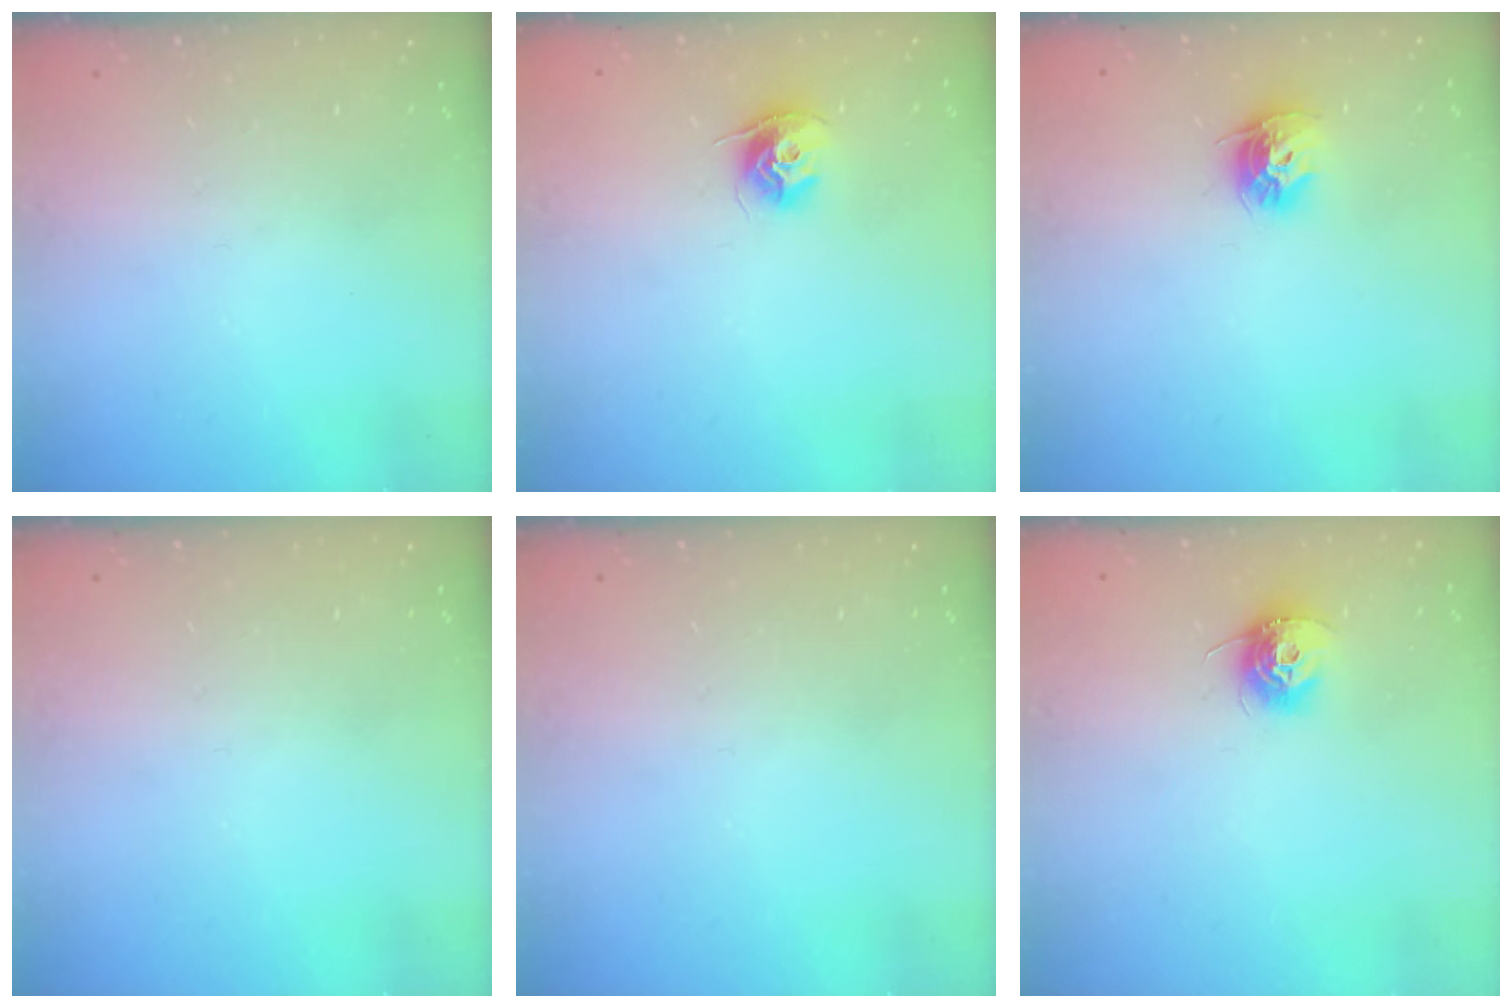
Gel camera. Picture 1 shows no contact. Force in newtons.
{"total": 9.7, "press": 9.7, "slide": 0.5}
{"total": 9.4, "press": 9.4, "slide": 0.6}
{"total": 0.0}
{"total": 0.0}
{"total": 9.5, "press": 9.5, "slide": 0.4}